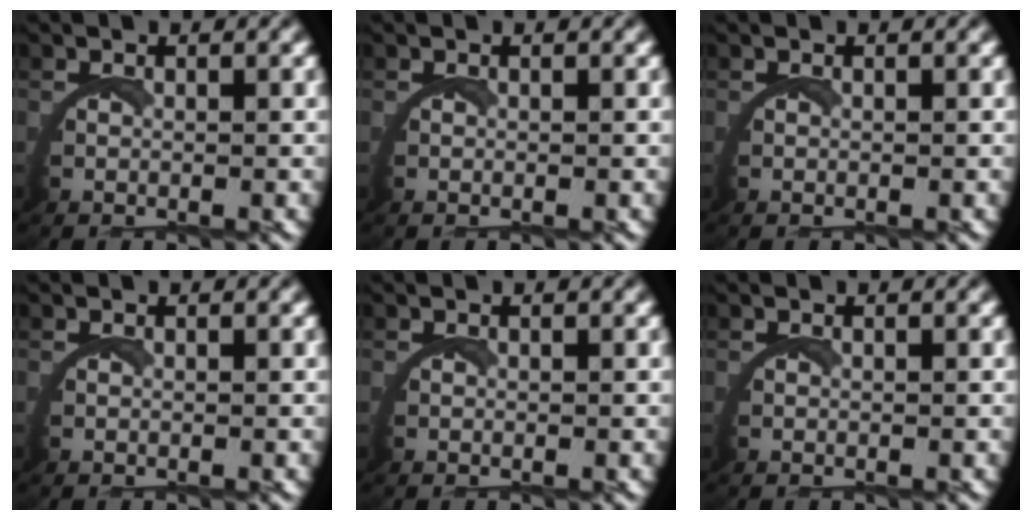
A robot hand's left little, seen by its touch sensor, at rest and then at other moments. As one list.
[{"total": 0.0}, {"total": 0.0}, {"total": 0.0}, {"total": 0.0}, {"total": 0.0}]